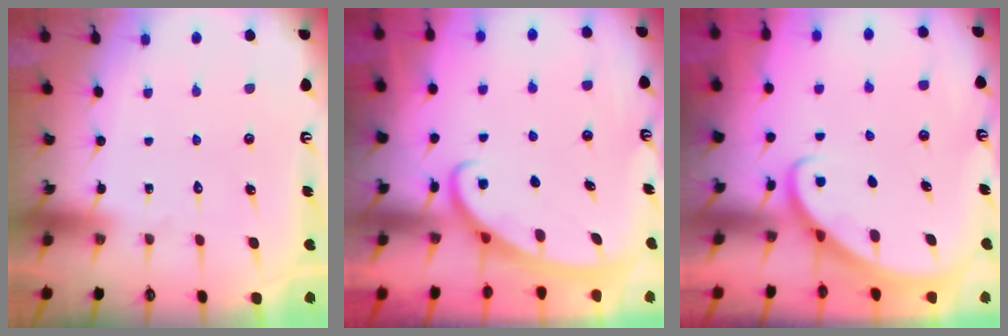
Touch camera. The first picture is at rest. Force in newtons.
{"total": 2.6, "press": 2.6, "slide": 0.5}
{"total": 2.8, "press": 2.8, "slide": 0.2}